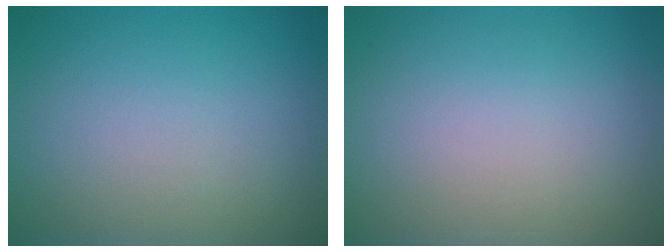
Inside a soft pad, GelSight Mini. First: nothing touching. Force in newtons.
{"total": 0.0}